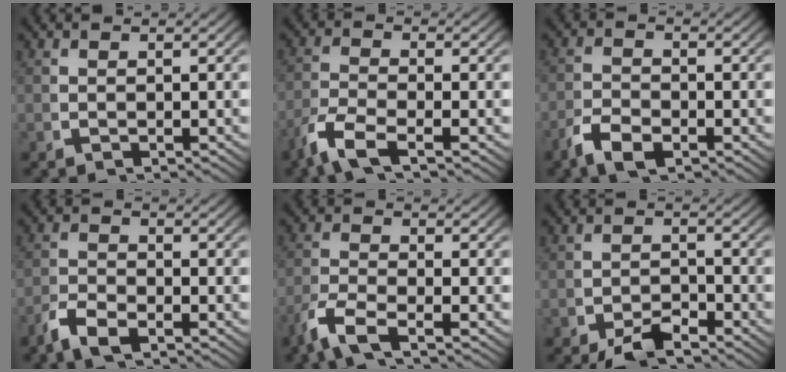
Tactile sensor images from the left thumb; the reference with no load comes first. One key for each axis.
{"total": 4.5, "fx": -2.5, "fy": 1.7, "fz": 3.4, "tx": -0.086, "ty": -0.014, "tz": -0.042}
{"total": 3.1, "fx": -1.9, "fy": 1.5, "fz": 1.8, "tx": -0.041, "ty": -0.011, "tz": -0.035}
{"total": 2.6, "fx": -1.8, "fy": 1.0, "fz": 1.5, "tx": -0.036, "ty": -0.007, "tz": -0.037}
{"total": 4.2, "fx": -2.4, "fy": 1.6, "fz": 3.1, "tx": -0.079, "ty": -0.013, "tz": -0.043}
{"total": 3.1, "fx": -2.5, "fy": 1.1, "fz": 1.4, "tx": -0.016, "ty": -0.012, "tz": -0.043}